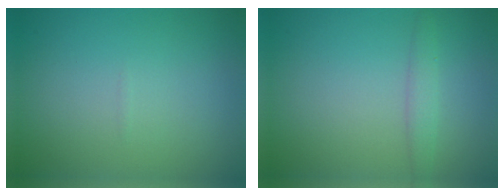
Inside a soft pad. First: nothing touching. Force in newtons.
{"total": 1.5, "press": 1.5, "slide": 0.1}